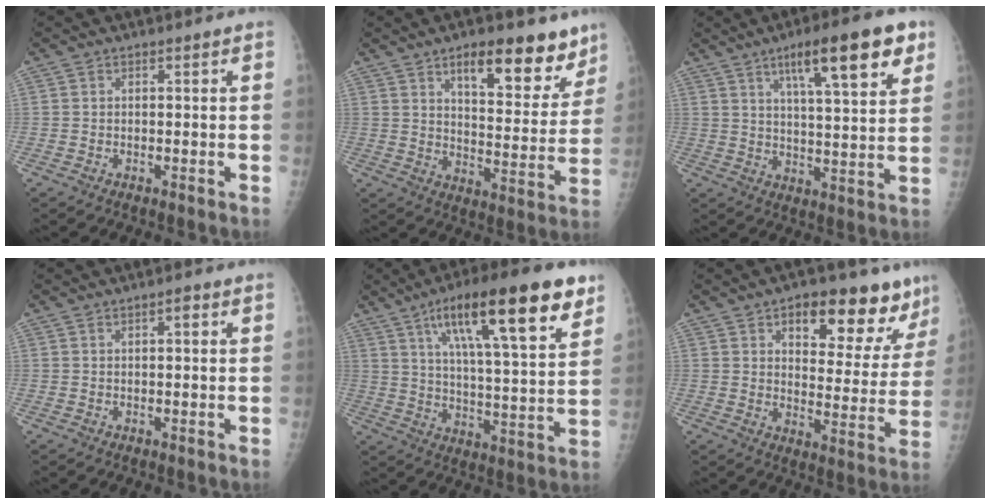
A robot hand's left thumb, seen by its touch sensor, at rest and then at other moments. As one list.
[{"total": 15.1, "force": [9.9, 6.0, 9.7], "torque": [-0.081, -0.060, 0.147]}, {"total": 15.5, "force": [8.3, 3.5, 12.6], "torque": [-0.168, -0.027, 0.123]}, {"total": 1.5, "force": [0.6, 0.5, 1.3], "torque": [-0.018, 0.002, 0.007]}, {"total": 22.7, "force": [12.4, 5.2, 18.2], "torque": [-0.266, -0.027, 0.198]}, {"total": 17.0, "force": [10.4, 7.7, 10.9], "torque": [-0.081, -0.046, 0.142]}]